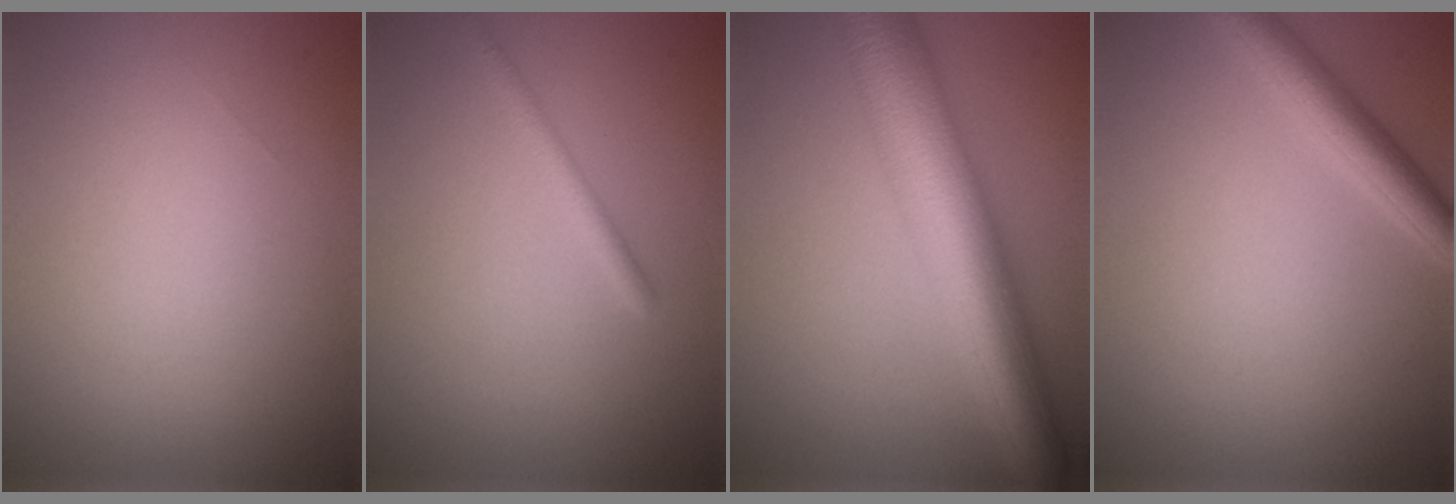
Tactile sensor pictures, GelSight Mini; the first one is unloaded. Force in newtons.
{"total": 1.5, "press": 1.5, "slide": 0.1}
{"total": 10.6, "press": 10.6, "slide": 0.1}
{"total": 3.4, "press": 3.4, "slide": 0.1}